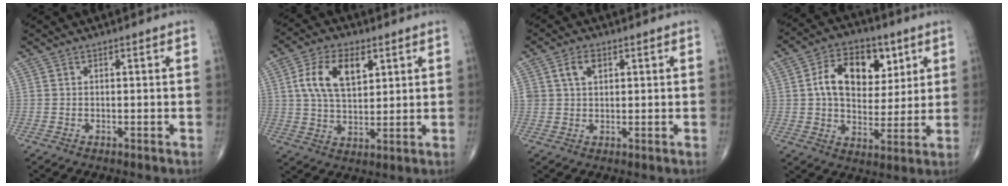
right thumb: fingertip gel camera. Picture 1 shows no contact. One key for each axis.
{"total": 11.2, "fx": 3.8, "fy": 6.1, "fz": 8.5, "tx": -0.143, "ty": -0.006, "tz": 0.071}
{"total": 4.5, "fx": 1.6, "fy": 3.0, "fz": 2.9, "tx": -0.044, "ty": 0.004, "tz": 0.030}
{"total": 14.8, "fx": 4.3, "fy": 9.9, "fz": 10.2, "tx": -0.122, "ty": -0.003, "tz": 0.070}